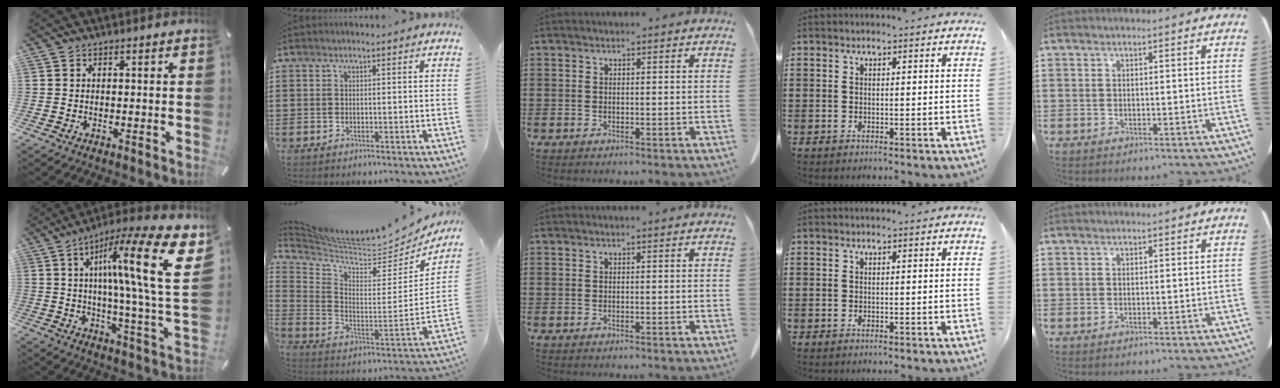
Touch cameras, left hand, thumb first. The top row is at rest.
{"thumb": {"total": 23.6, "force": [7.4, 3.2, 22.2], "torque": [-0.337, -0.047, 0.099]}, "index": {"total": 5.9, "force": [5.7, 0.8, 1.2], "torque": [-0.062, -0.059, 0.093]}}